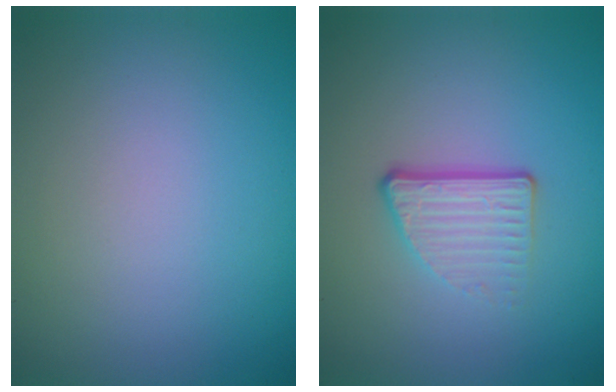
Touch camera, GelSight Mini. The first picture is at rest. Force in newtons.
{"total": 3.5, "press": 2.3, "slide": 2.6}